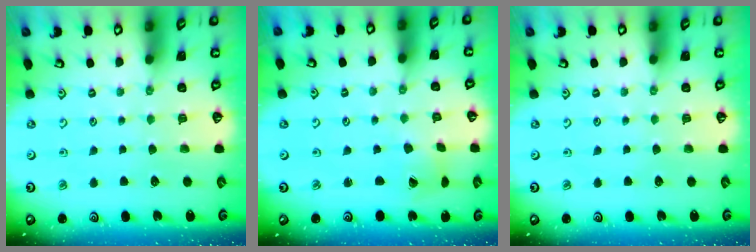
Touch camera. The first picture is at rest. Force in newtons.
{"total": 1.6, "press": 1.5, "slide": 0.3}
{"total": 0.0}